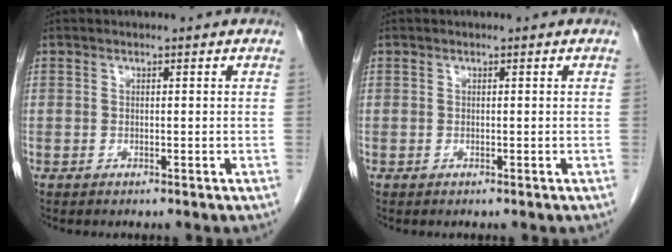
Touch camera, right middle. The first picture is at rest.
{"total": 0.0}